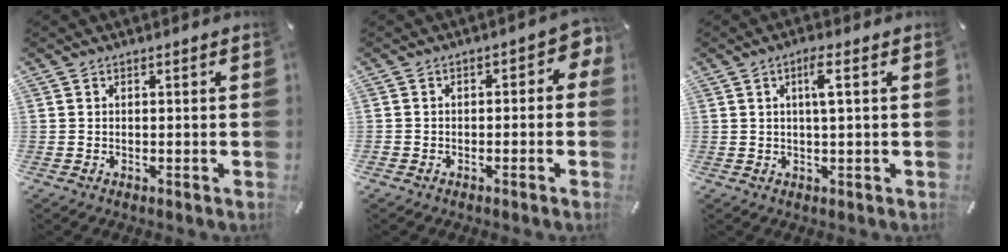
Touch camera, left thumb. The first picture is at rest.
{"total": 4.0, "force": [-1.3, 2.6, 2.7], "torque": [-0.040, 0.015, -0.027]}
{"total": 4.7, "force": [1.3, 0.9, 4.5], "torque": [-0.081, 0.001, 0.017]}